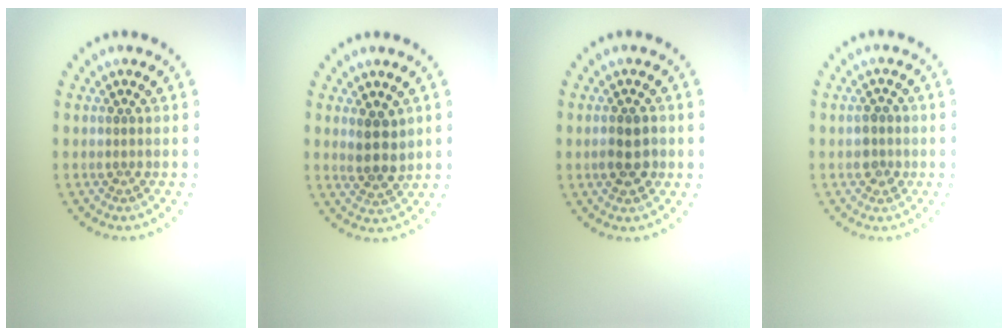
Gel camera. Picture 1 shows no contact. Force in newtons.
{"total": 2.9, "press": 2.6, "slide": 1.3}
{"total": 2.7, "press": 2.7, "slide": 0.3}
{"total": 1.7, "press": 1.6, "slide": 0.3}